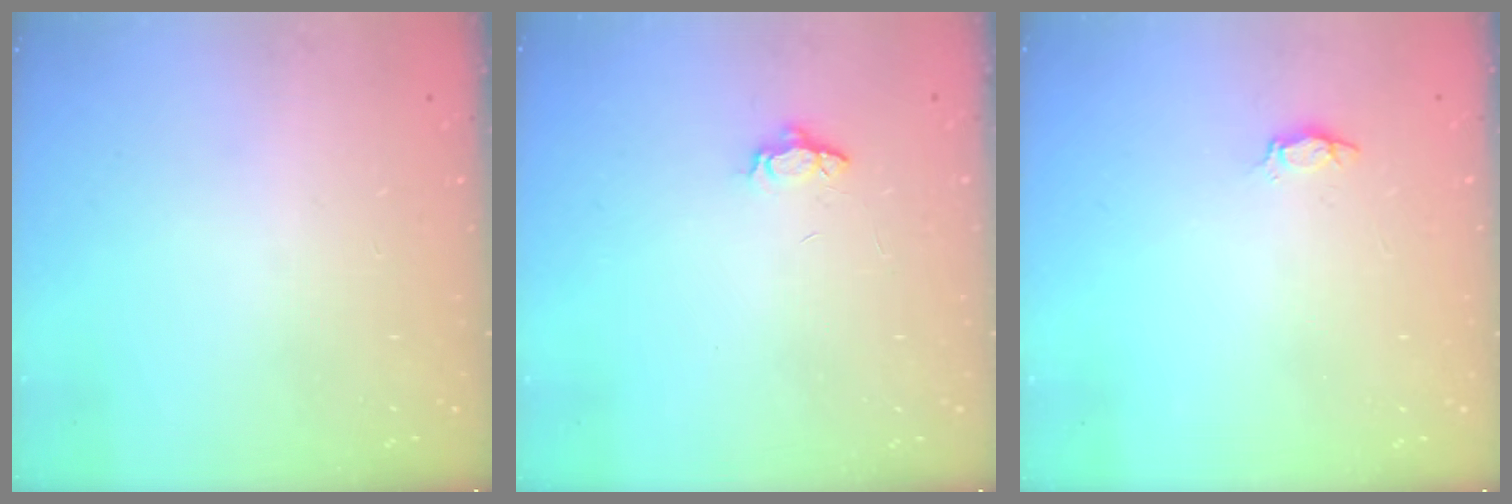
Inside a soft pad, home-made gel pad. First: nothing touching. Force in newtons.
{"total": 3.5, "press": 3.5, "slide": 0.4}
{"total": 2.9, "press": 2.9, "slide": 0.4}